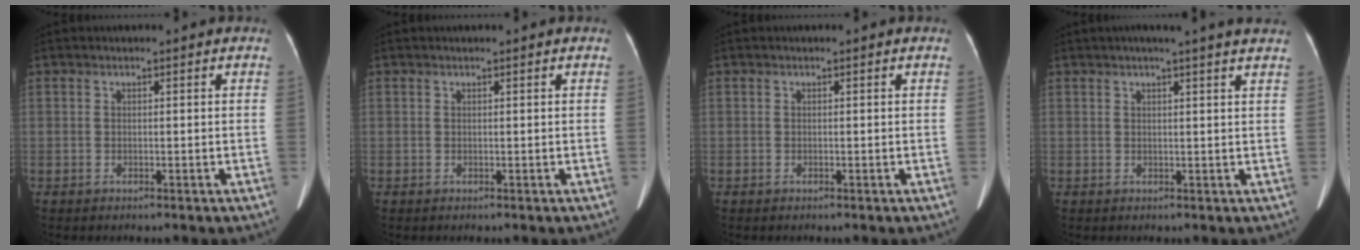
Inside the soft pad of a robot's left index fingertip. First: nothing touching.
{"total": 0.8, "force": [0.7, 0.2, 0.4], "torque": [-0.009, 0.013, 0.009]}
{"total": 0.6, "force": [-0.5, -0.1, -0.2], "torque": [0.003, -0.006, -0.006]}
{"total": 7.7, "force": [6.5, -0.3, 4.2], "torque": [-0.055, 0.019, 0.063]}